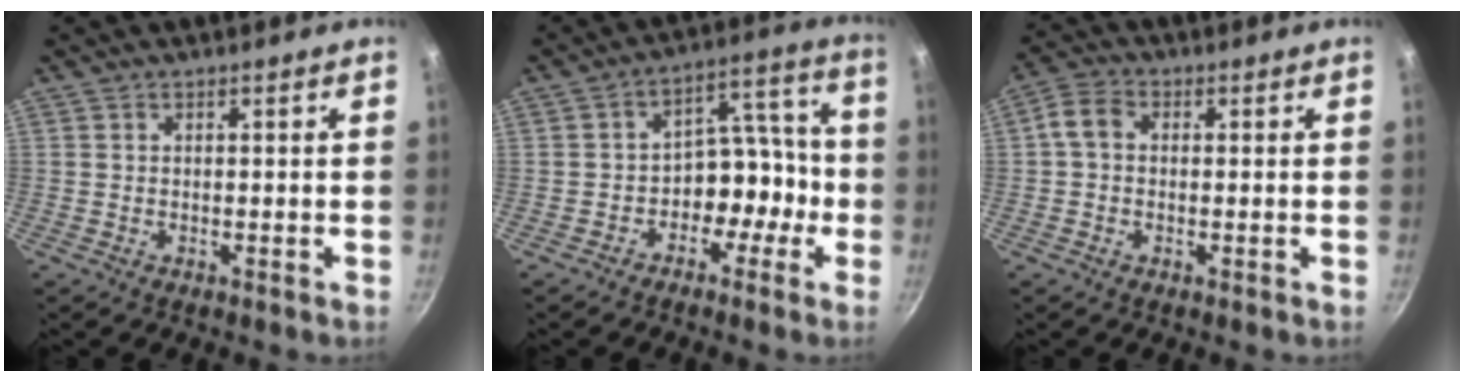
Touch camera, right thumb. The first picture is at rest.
{"total": 9.6, "force": [-3.8, 6.9, 5.5], "torque": [-0.022, 0.078, -0.055]}
{"total": 4.4, "force": [0.2, 3.3, 2.8], "torque": [-0.060, 0.013, -0.010]}